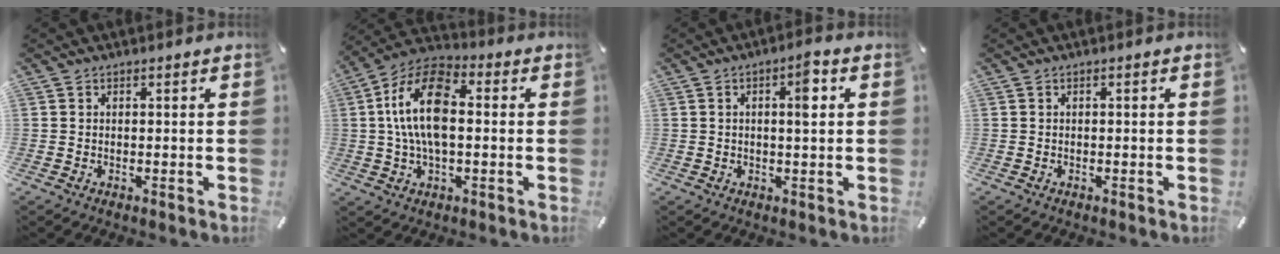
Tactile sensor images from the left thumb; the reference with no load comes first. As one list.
[{"total": 14.6, "force": [1.0, 7.8, 12.2], "torque": [-0.255, 0.004, 0.020]}, {"total": 5.1, "force": [1.2, 1.3, 4.7], "torque": [-0.070, -0.002, 0.012]}, {"total": 0.0}]